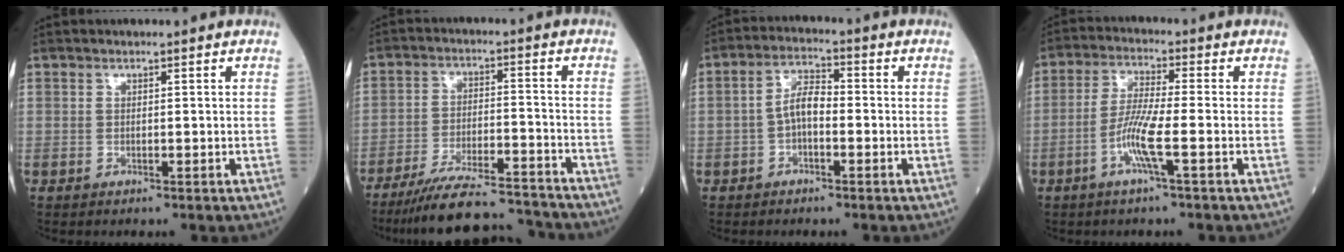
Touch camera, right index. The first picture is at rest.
{"total": 14.6, "force": [-13.8, 1.1, 4.6], "torque": [-0.079, 0.003, -0.218]}
{"total": 4.6, "force": [-1.0, 2.0, 4.1], "torque": [-0.077, 0.012, -0.023]}
{"total": 6.8, "force": [-2.5, -0.2, 6.3], "torque": [-0.128, -0.004, -0.053]}